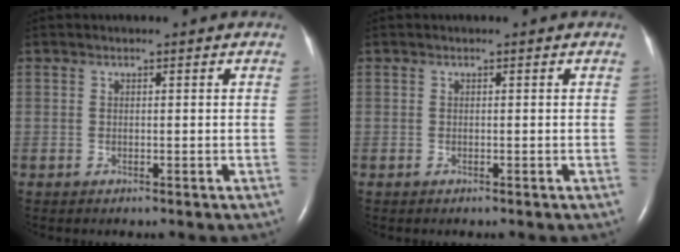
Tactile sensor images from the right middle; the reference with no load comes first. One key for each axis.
{"total": 0.0}